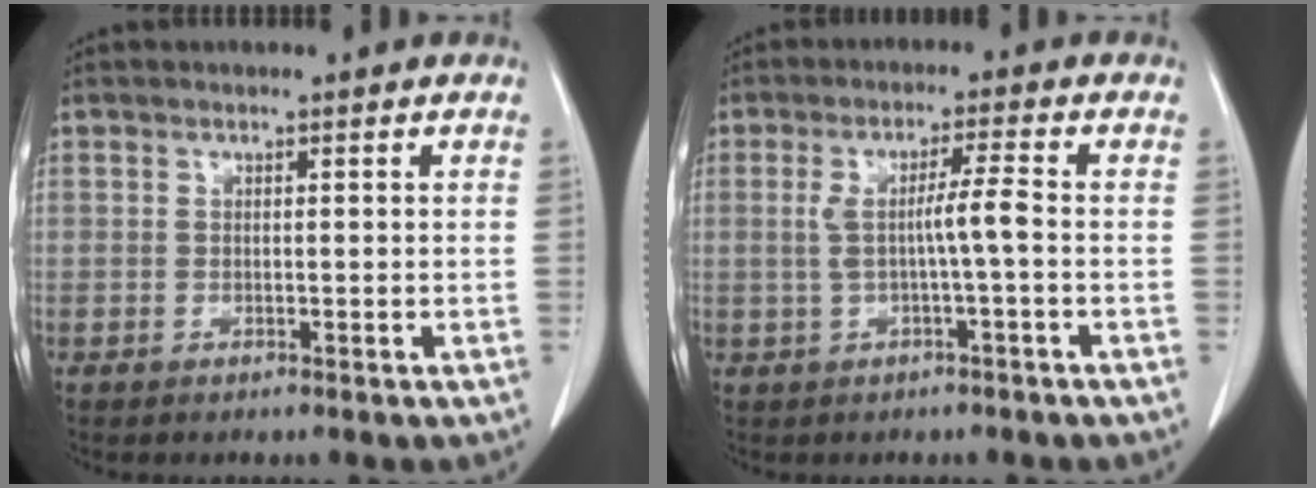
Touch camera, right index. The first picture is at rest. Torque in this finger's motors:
{"motor_torque": [0.65, -0.18, 0.43, 0.10]}